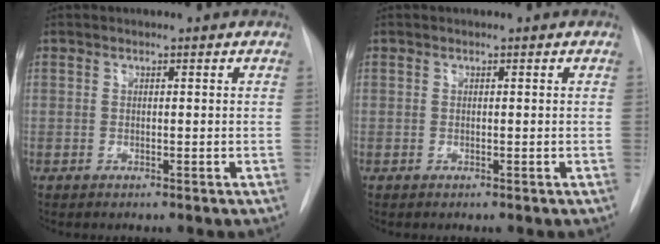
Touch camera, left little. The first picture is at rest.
{"total": 0.0}